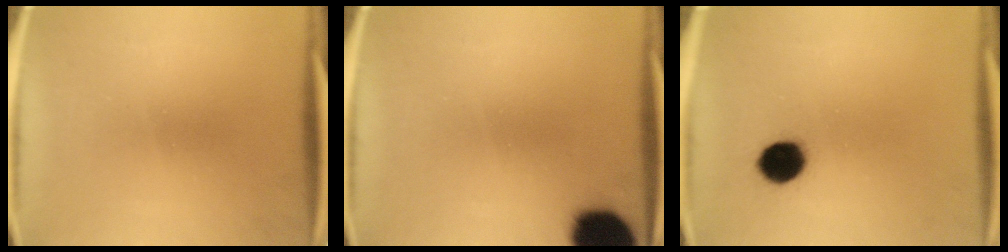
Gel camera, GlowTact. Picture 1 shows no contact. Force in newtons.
{"total": 15.9}
{"total": 7.3}